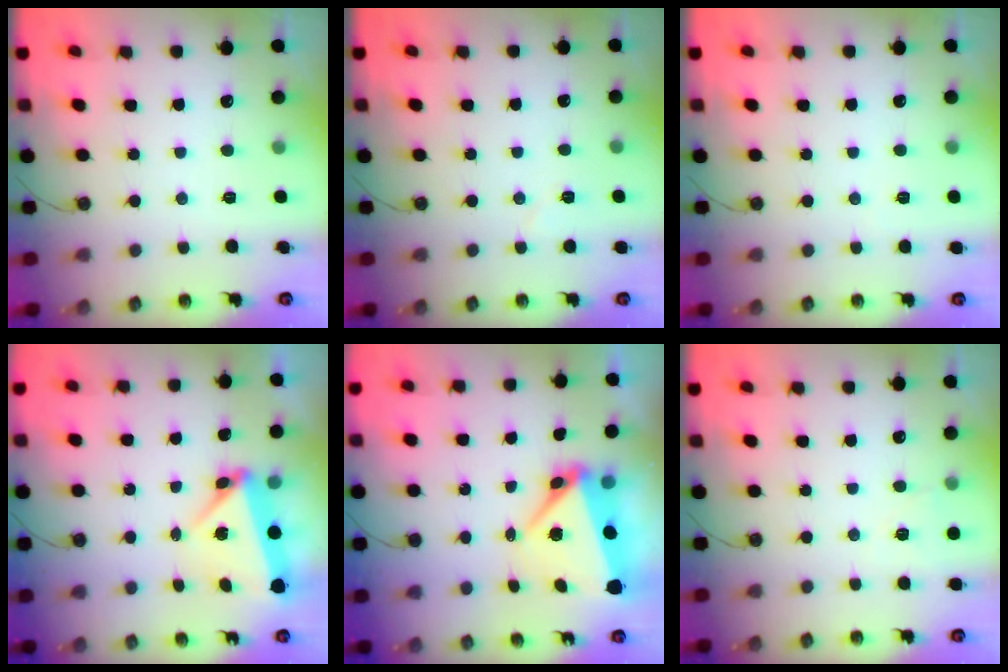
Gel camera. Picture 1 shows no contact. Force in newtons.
{"total": 3.9, "press": 3.6, "slide": 1.4}
{"total": 2.1, "press": 1.8, "slide": 1.2}
{"total": 8.3, "press": 4.7, "slide": 6.8}
{"total": 6.7, "press": 6.5, "slide": 1.6}
{"total": 8.7, "press": 2.9, "slide": 8.2}